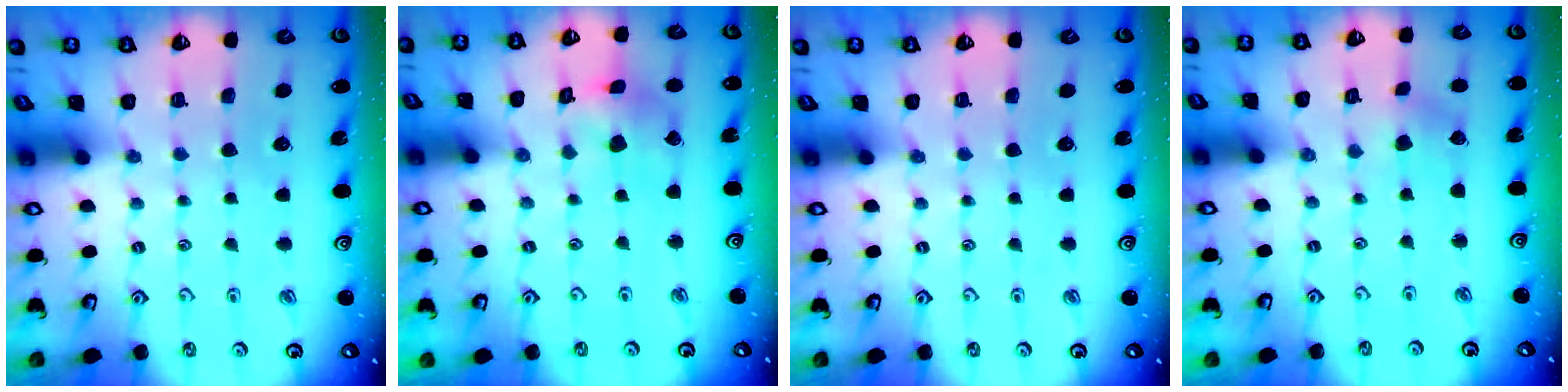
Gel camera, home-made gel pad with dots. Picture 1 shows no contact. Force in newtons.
{"total": 5.9, "press": 5.9, "slide": 0.6}
{"total": 0.0}
{"total": 1.4, "press": 1.4, "slide": 0.2}